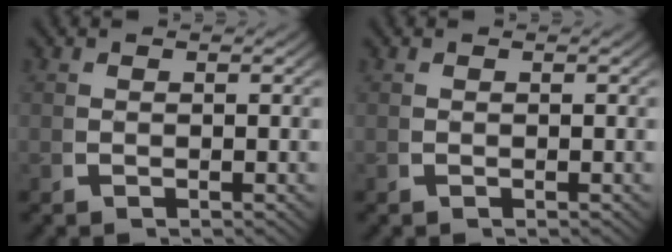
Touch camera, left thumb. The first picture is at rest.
{"total": 0.0}